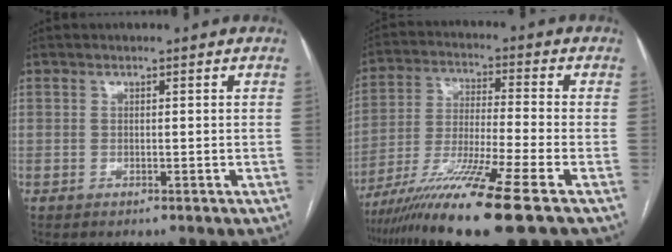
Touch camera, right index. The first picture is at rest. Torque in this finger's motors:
{"motor_torque": [1.11, -1.03, 0.90, 0.21]}